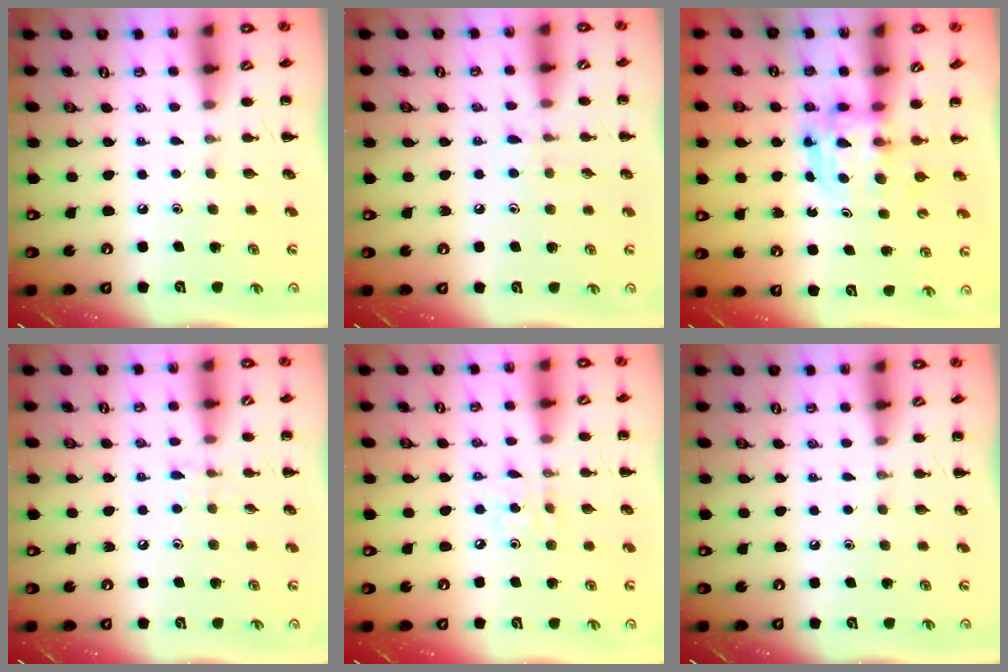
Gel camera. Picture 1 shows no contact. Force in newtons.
{"total": 6.2, "press": 5.9, "slide": 2.1}
{"total": 3.6, "press": 3.6, "slide": 0.2}
{"total": 4.8, "press": 4.5, "slide": 1.9}
{"total": 3.4, "press": 3.2, "slide": 1.1}
{"total": 0.0}